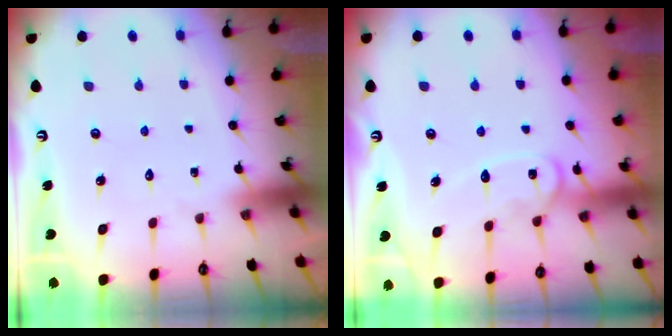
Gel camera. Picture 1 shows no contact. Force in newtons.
{"total": 12.1, "press": 12.0, "slide": 1.2}